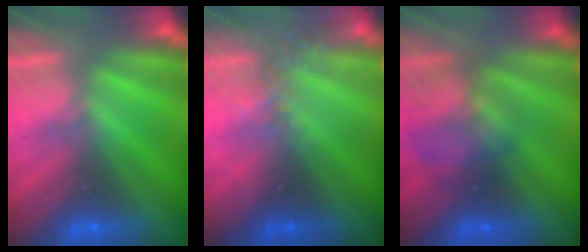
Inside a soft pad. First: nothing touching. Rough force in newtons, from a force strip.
{"total": 2.3}
{"total": 2.3}